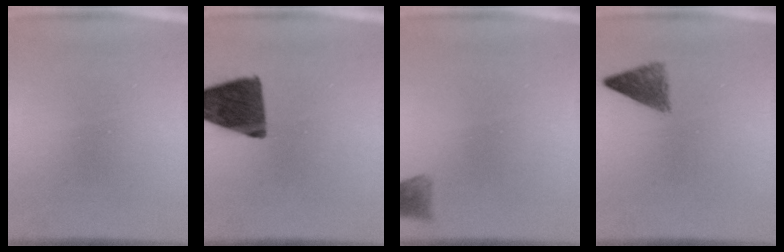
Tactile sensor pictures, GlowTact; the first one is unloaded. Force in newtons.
{"total": 13.7}
{"total": 2.0}
{"total": 3.3}